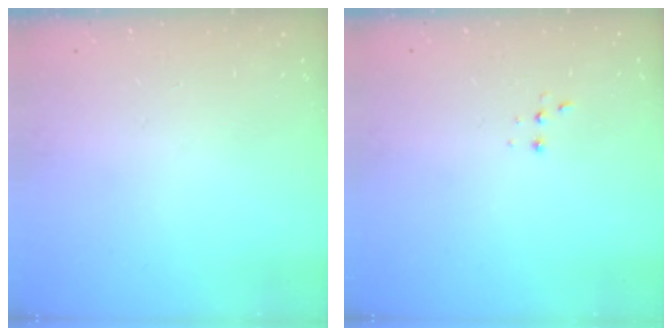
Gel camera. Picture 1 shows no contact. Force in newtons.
{"total": 2.7, "press": 2.7, "slide": 0.5}